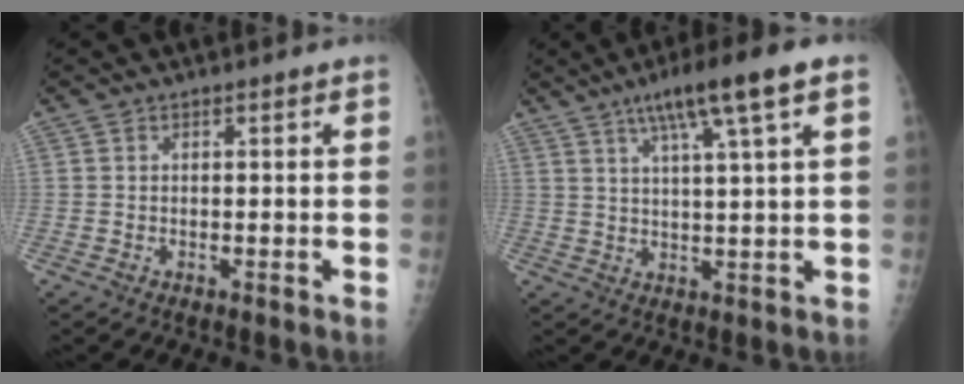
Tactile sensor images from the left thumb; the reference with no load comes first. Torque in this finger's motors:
{"motor_torque": [0.45, -0.24, 0.74, -0.58, 0.10]}